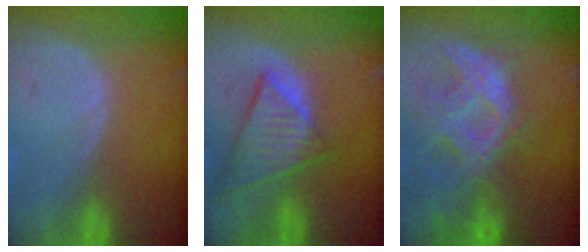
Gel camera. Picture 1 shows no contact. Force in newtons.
{"total": 9.0, "press": 7.8, "slide": 4.4}
{"total": 10.8, "press": 9.3, "slide": 5.4}